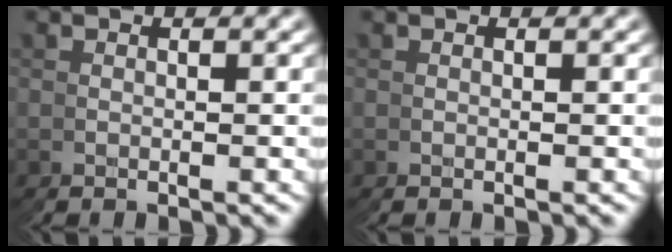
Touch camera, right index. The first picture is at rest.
{"total": 0.0}